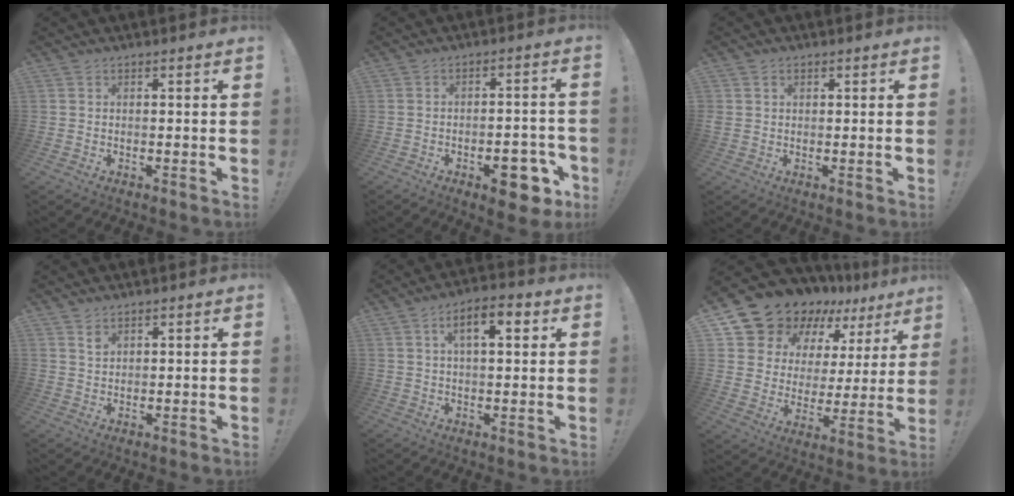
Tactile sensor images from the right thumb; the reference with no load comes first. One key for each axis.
{"total": 11.0, "fx": -5.4, "fy": 5.5, "fz": 7.8, "tx": -0.070, "ty": 0.033, "tz": -0.083}
{"total": 1.6, "fx": 0.4, "fy": 1.4, "fz": 0.6, "tx": -0.004, "ty": -0.002, "tz": 0.008}
{"total": 1.8, "fx": 1.4, "fy": 1.0, "fz": 0.6, "tx": 0.000, "ty": -0.010, "tz": 0.023}
{"total": 8.1, "fx": 2.8, "fy": 3.4, "fz": 6.8, "tx": -0.097, "ty": 0.002, "tz": 0.039}
{"total": 16.5, "fx": 14.1, "fy": 8.1, "fz": 3.0, "tx": -0.065, "ty": -0.117, "tz": 0.271}